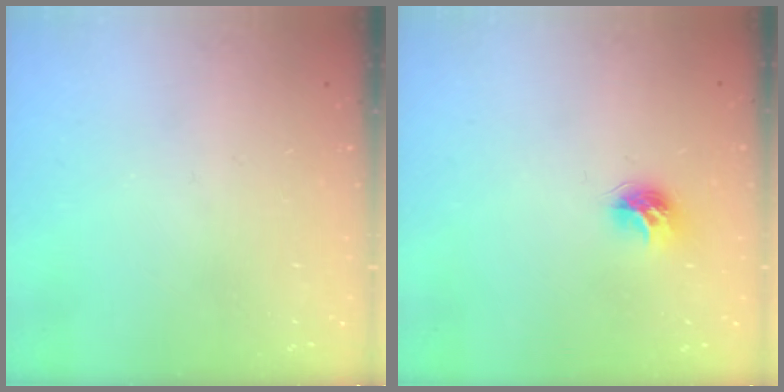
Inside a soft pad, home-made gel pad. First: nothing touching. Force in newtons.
{"total": 7.8, "press": 7.8, "slide": 0.4}